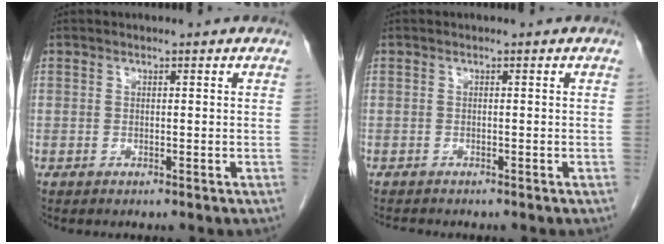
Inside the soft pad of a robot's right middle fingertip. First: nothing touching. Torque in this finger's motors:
{"motor_torque": [0.01, -0.01, -0.01, -0.01]}